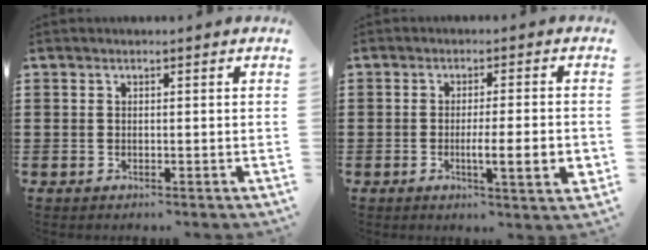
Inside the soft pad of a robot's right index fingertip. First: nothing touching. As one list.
[{"total": 6.2, "force": [-1.5, 0.6, 6.0], "torque": [-0.089, -0.011, -0.025]}]